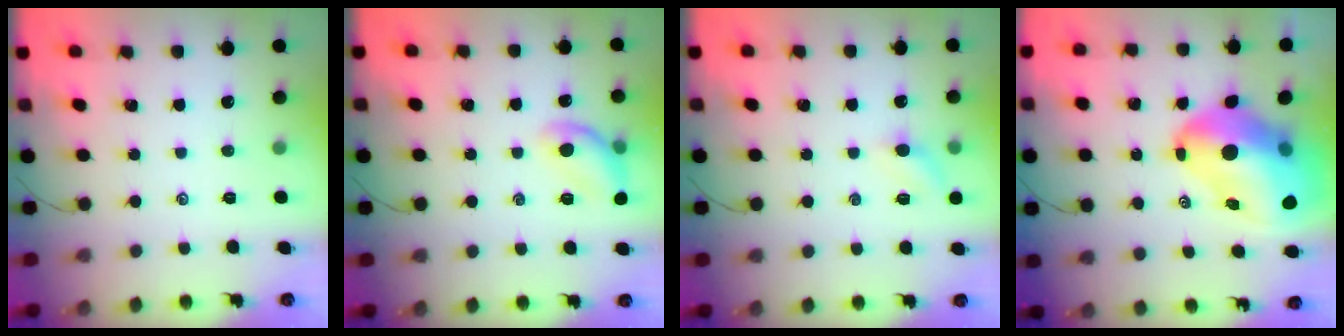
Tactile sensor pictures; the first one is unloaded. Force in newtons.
{"total": 11.8, "press": 11.8, "slide": 0.5}
{"total": 5.7, "press": 5.5, "slide": 1.5}
{"total": 19.1, "press": 18.3, "slide": 5.6}